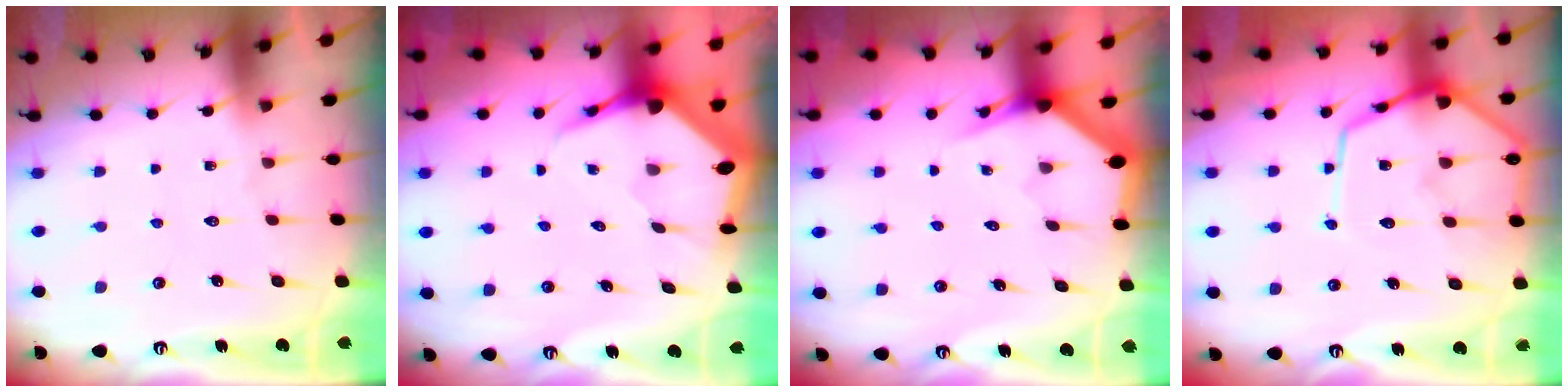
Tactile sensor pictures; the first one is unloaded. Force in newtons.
{"total": 5.4, "press": 5.3, "slide": 0.5}
{"total": 3.0, "press": 3.0, "slide": 0.1}
{"total": 12.7, "press": 12.6, "slide": 1.2}